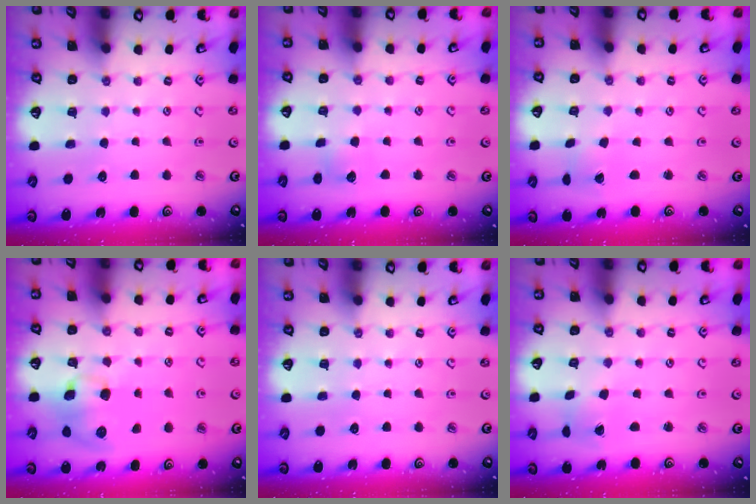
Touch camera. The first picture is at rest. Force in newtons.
{"total": 3.1, "press": 3.0, "slide": 0.5}
{"total": 1.1, "press": 1.1, "slide": 0.1}
{"total": 9.8, "press": 9.7, "slide": 1.2}
{"total": 0.0}
{"total": 1.2, "press": 1.2, "slide": 0.2}